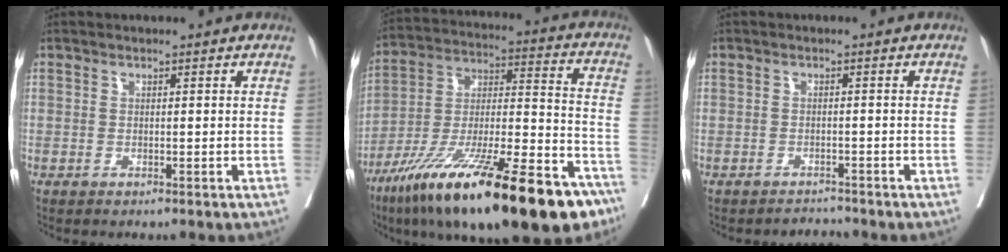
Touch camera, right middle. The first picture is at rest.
{"total": 30.7, "force": [-19.8, 5.9, 22.7], "torque": [-0.319, -0.017, -0.325]}
{"total": 1.5, "force": [-1.4, 0.0, -0.7], "torque": [0.014, -0.008, -0.021]}